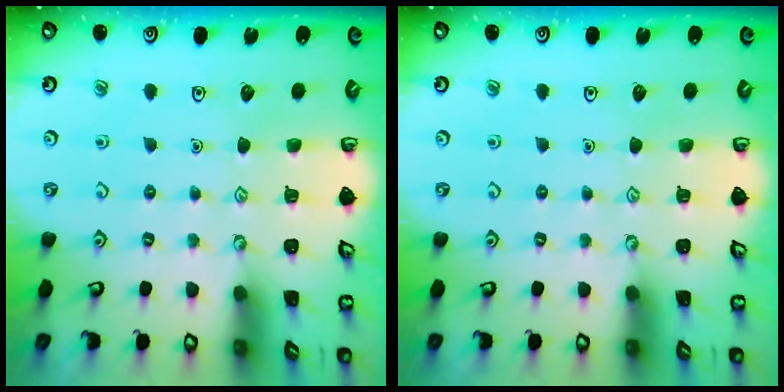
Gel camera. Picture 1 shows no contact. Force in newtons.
{"total": 0.0}